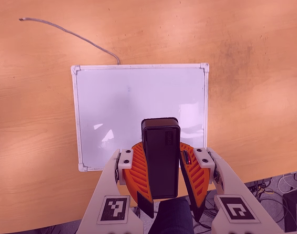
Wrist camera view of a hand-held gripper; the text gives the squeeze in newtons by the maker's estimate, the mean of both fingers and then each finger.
{"total": 10.6, "left": 10.5, "right": 10.7}